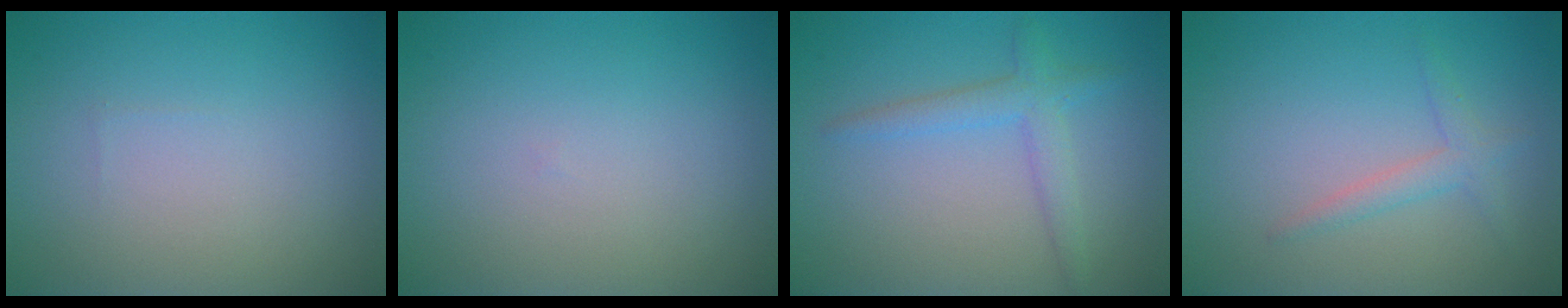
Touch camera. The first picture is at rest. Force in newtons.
{"total": 0.0}
{"total": 2.5, "press": 2.5, "slide": 0.1}
{"total": 1.6, "press": 1.6, "slide": 0.0}